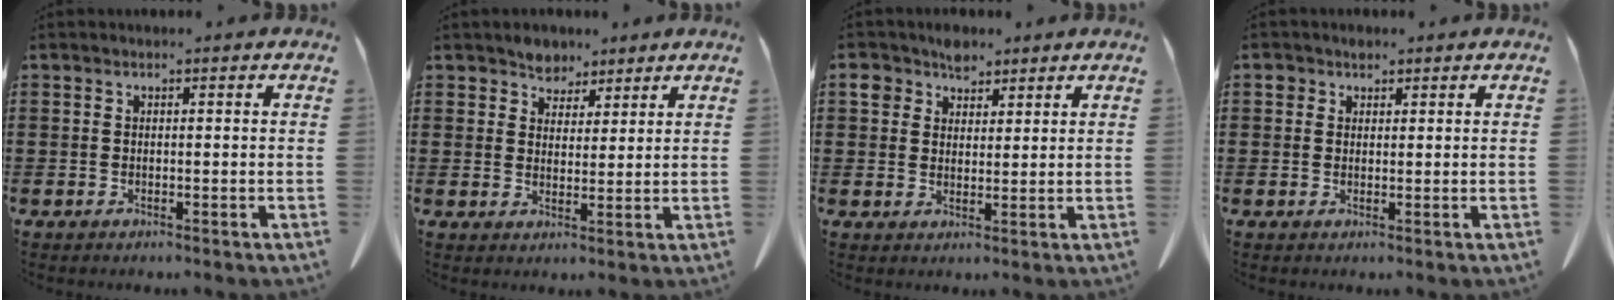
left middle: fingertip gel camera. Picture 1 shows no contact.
{"total": 3.7, "force": [3.1, 2.0, 0.0], "torque": [-0.016, 0.000, 0.061]}
{"total": 5.2, "force": [3.6, 3.3, 1.6], "torque": [-0.042, 0.007, 0.068]}
{"total": 1.7, "force": [1.1, 1.1, 0.5], "torque": [-0.007, -0.002, 0.021]}